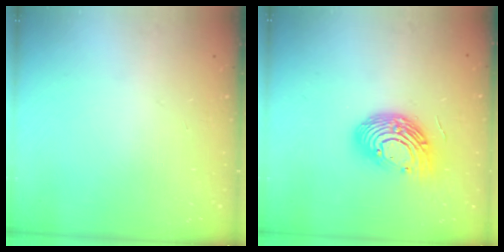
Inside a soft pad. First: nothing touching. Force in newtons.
{"total": 14.7, "press": 14.7, "slide": 1.0}